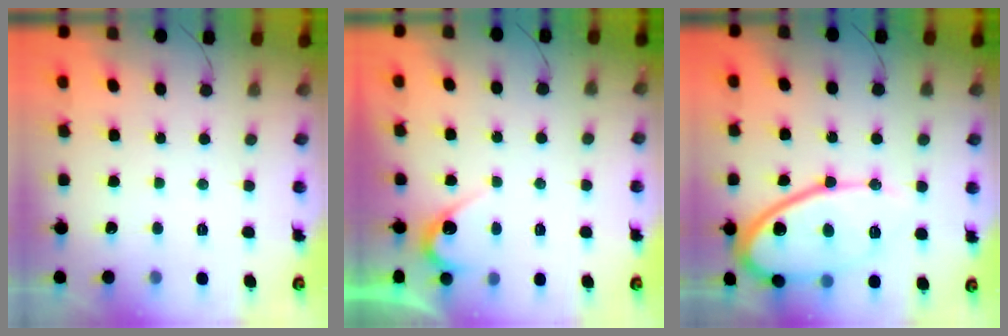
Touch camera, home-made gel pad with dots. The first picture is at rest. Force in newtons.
{"total": 4.3, "press": 4.3, "slide": 0.3}
{"total": 16.6, "press": 16.6, "slide": 1.3}